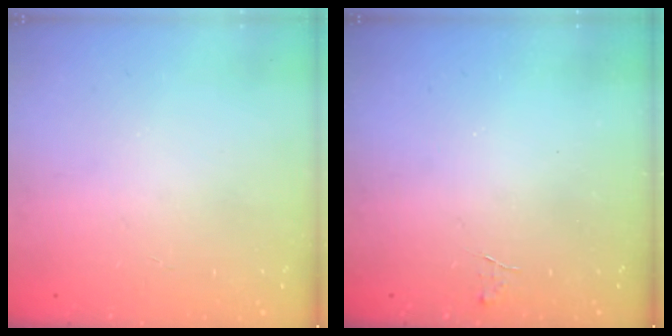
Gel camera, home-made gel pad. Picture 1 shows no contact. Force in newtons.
{"total": 3.8, "press": 3.8, "slide": 0.4}